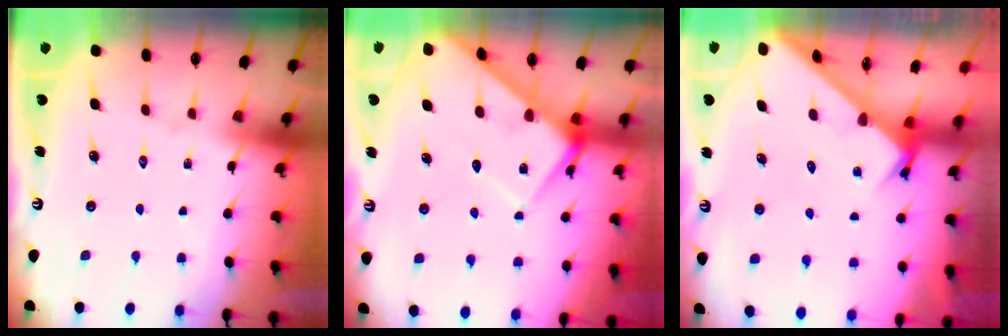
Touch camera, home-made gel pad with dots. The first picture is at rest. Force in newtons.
{"total": 7.7, "press": 7.7, "slide": 0.7}
{"total": 2.5, "press": 2.5, "slide": 0.1}